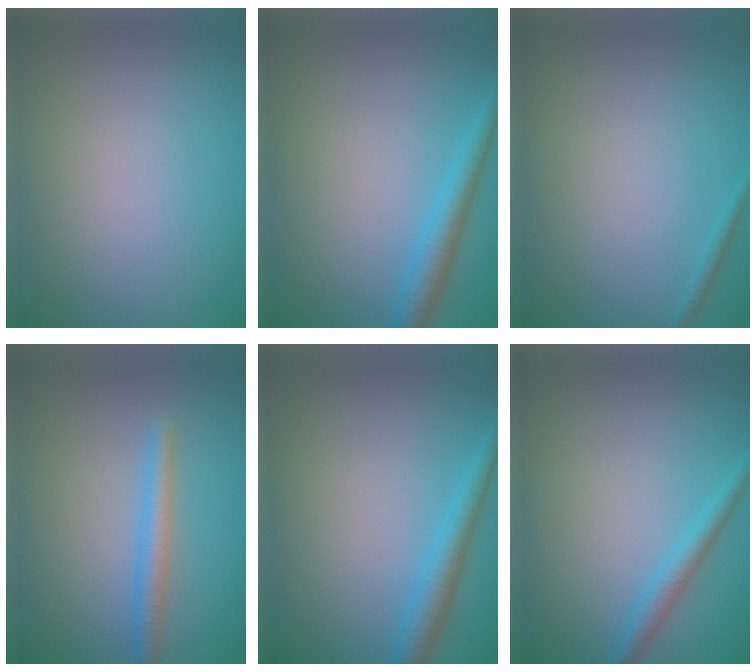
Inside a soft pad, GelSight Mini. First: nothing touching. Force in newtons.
{"total": 2.7, "press": 2.7, "slide": 0.2}
{"total": 0.6, "press": 0.6, "slide": 0.1}
{"total": 2.2, "press": 2.1, "slide": 0.1}
{"total": 2.7, "press": 2.7, "slide": 0.2}
{"total": 1.9, "press": 1.9, "slide": 0.1}